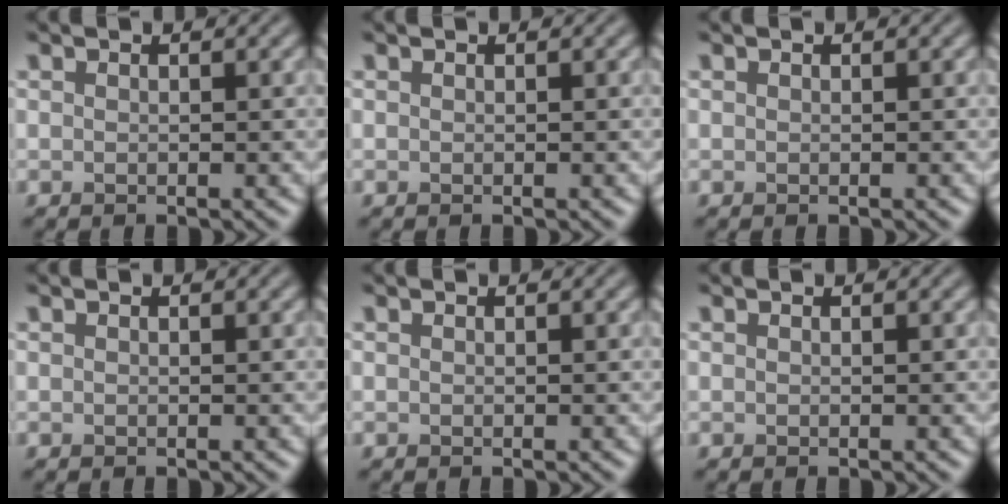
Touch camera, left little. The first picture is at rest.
{"total": 0.0}
{"total": 0.0}
{"total": 0.0}
{"total": 0.0}
{"total": 0.0}